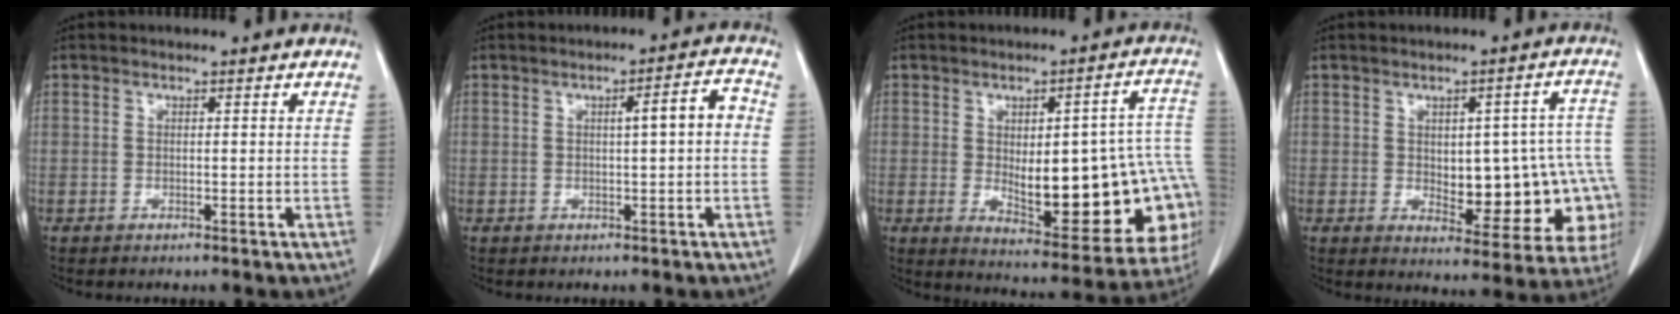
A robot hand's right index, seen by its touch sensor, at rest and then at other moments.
{"total": 4.3, "force": [0.2, 0.5, 4.3], "torque": [-0.061, 0.013, 0.002]}
{"total": 22.5, "force": [-2.9, 7.4, 21.0], "torque": [-0.194, 0.027, -0.008]}
{"total": 16.6, "force": [-2.3, 7.1, 14.9], "torque": [-0.133, 0.030, -0.006]}